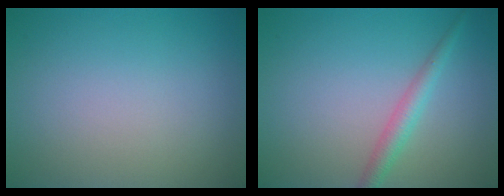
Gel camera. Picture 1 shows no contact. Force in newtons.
{"total": 2.1, "press": 2.1, "slide": 0.1}